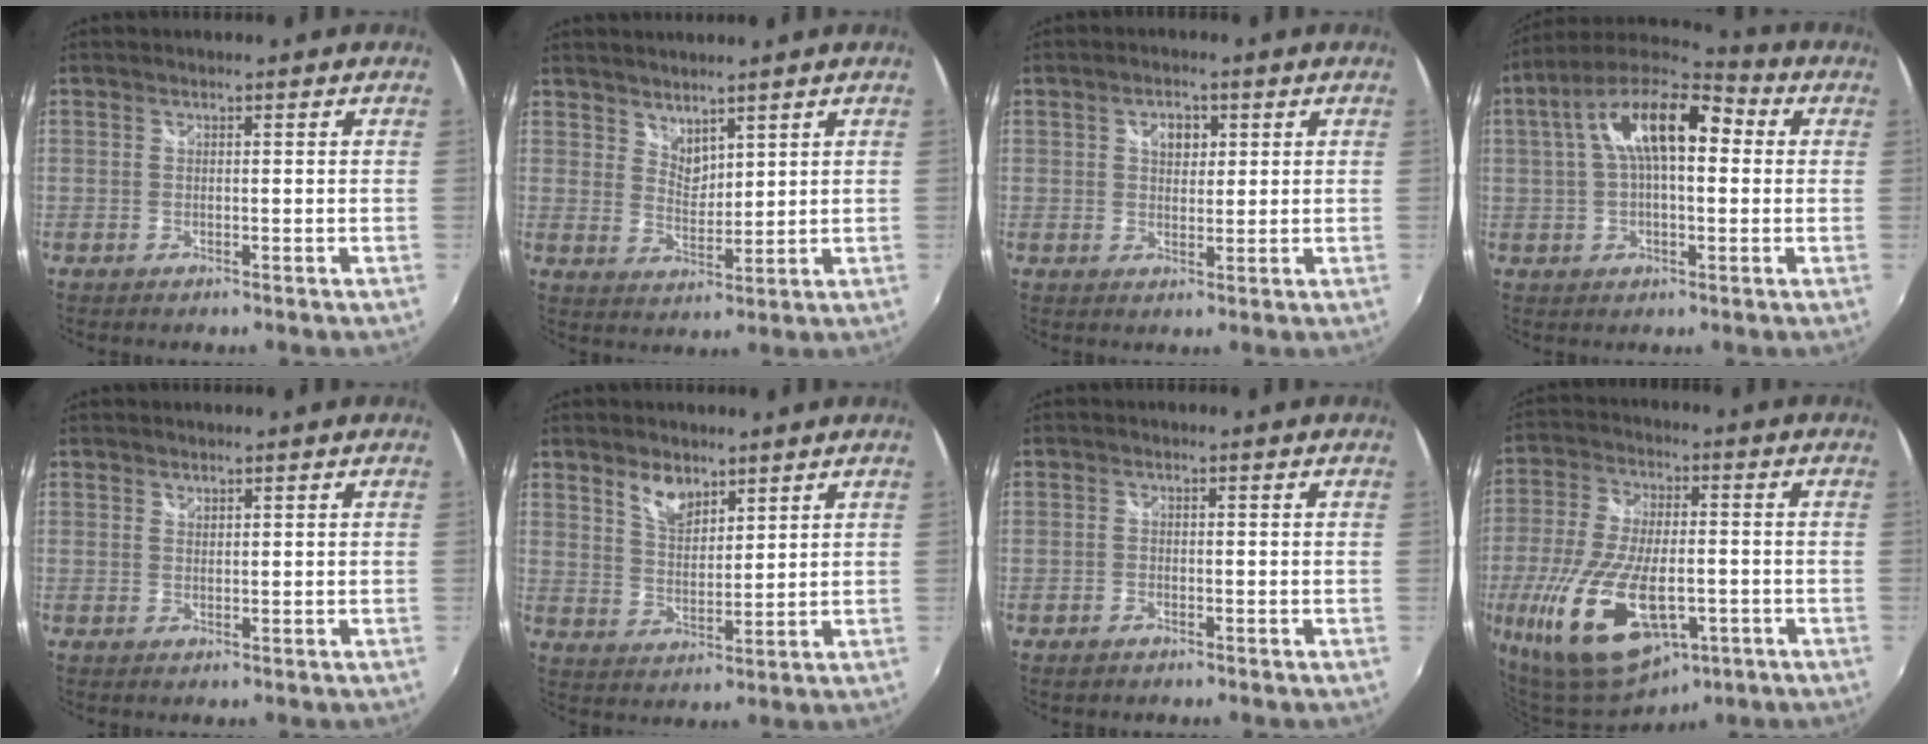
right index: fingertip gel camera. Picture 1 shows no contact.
{"total": 4.1, "force": [3.6, 1.7, 1.1], "torque": [-0.011, -0.004, 0.067]}
{"total": 3.8, "force": [1.3, 2.7, 2.3], "torque": [-0.030, 0.007, 0.021]}
{"total": 15.5, "force": [3.1, 6.7, 13.6], "torque": [-0.241, 0.033, 0.037]}
{"total": 0.7, "force": [0.6, 0.3, 0.0], "torque": [0.001, 0.001, 0.012]}
{"total": 6.4, "force": [4.4, 3.2, 3.3], "torque": [-0.053, 0.003, 0.083]}
{"total": 1.4, "force": [-1.0, 0.8, 0.4], "torque": [-0.012, -0.003, -0.019]}
{"total": 22.4, "force": [-8.5, 10.5, 17.9], "torque": [-0.389, -0.052, -0.138]}